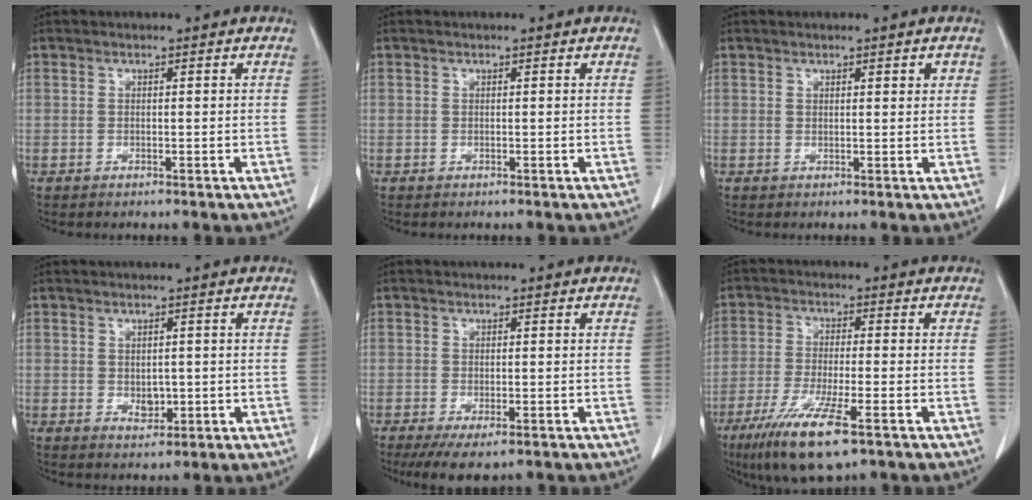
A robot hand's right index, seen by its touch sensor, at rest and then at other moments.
{"total": 0.0}
{"total": 1.3, "force": [0.7, 0.4, 0.9], "torque": [-0.010, -0.001, 0.010]}
{"total": 2.3, "force": [-0.3, 1.7, 1.6], "torque": [-0.022, 0.000, 0.003]}
{"total": 6.0, "force": [-4.0, 1.9, 4.1], "torque": [-0.062, -0.015, -0.062]}
{"total": 10.8, "force": [-6.2, 1.3, 8.7], "torque": [-0.166, -0.028, -0.105]}